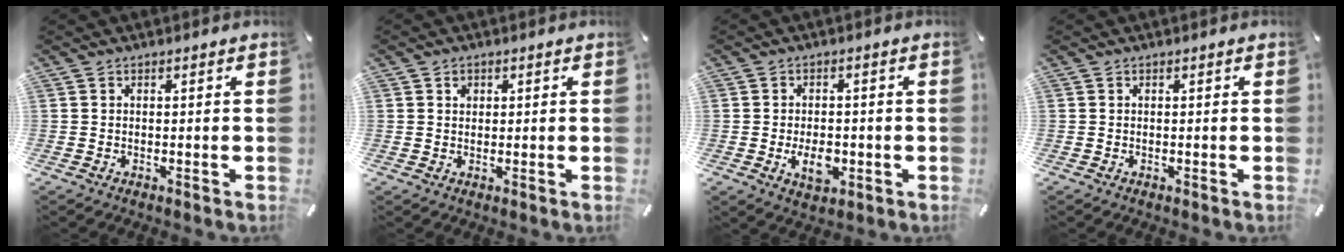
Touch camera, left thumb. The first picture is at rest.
{"total": 1.4, "force": [0.4, 1.3, 0.4], "torque": [0.006, -0.002, 0.003]}
{"total": 6.1, "force": [-1.6, 3.9, 4.4], "torque": [-0.082, 0.001, -0.030]}
{"total": 0.0}